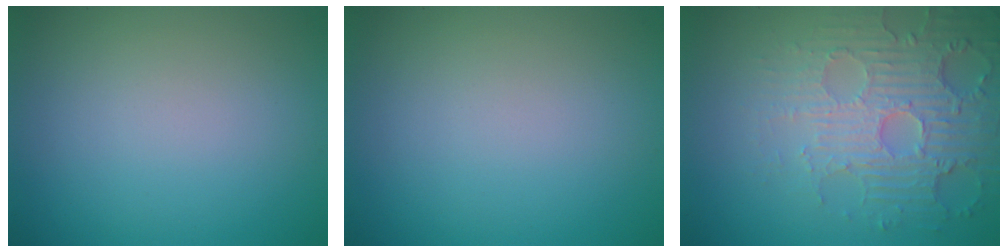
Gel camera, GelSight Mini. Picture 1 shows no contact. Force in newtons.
{"total": 0.0}
{"total": 4.4, "press": 4.4, "slide": 0.5}